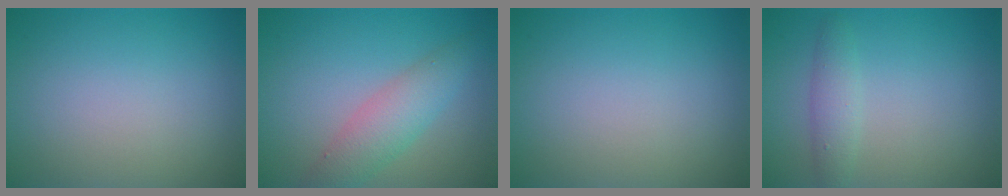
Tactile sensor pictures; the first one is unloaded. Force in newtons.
{"total": 3.8, "press": 3.8, "slide": 0.0}
{"total": 0.0}
{"total": 1.9, "press": 1.9, "slide": 0.1}